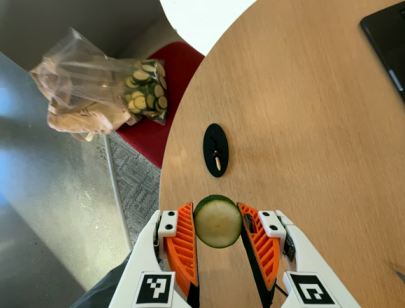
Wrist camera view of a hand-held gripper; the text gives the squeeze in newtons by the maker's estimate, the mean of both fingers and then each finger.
{"total": 8.7, "left": 8.5, "right": 9.0}